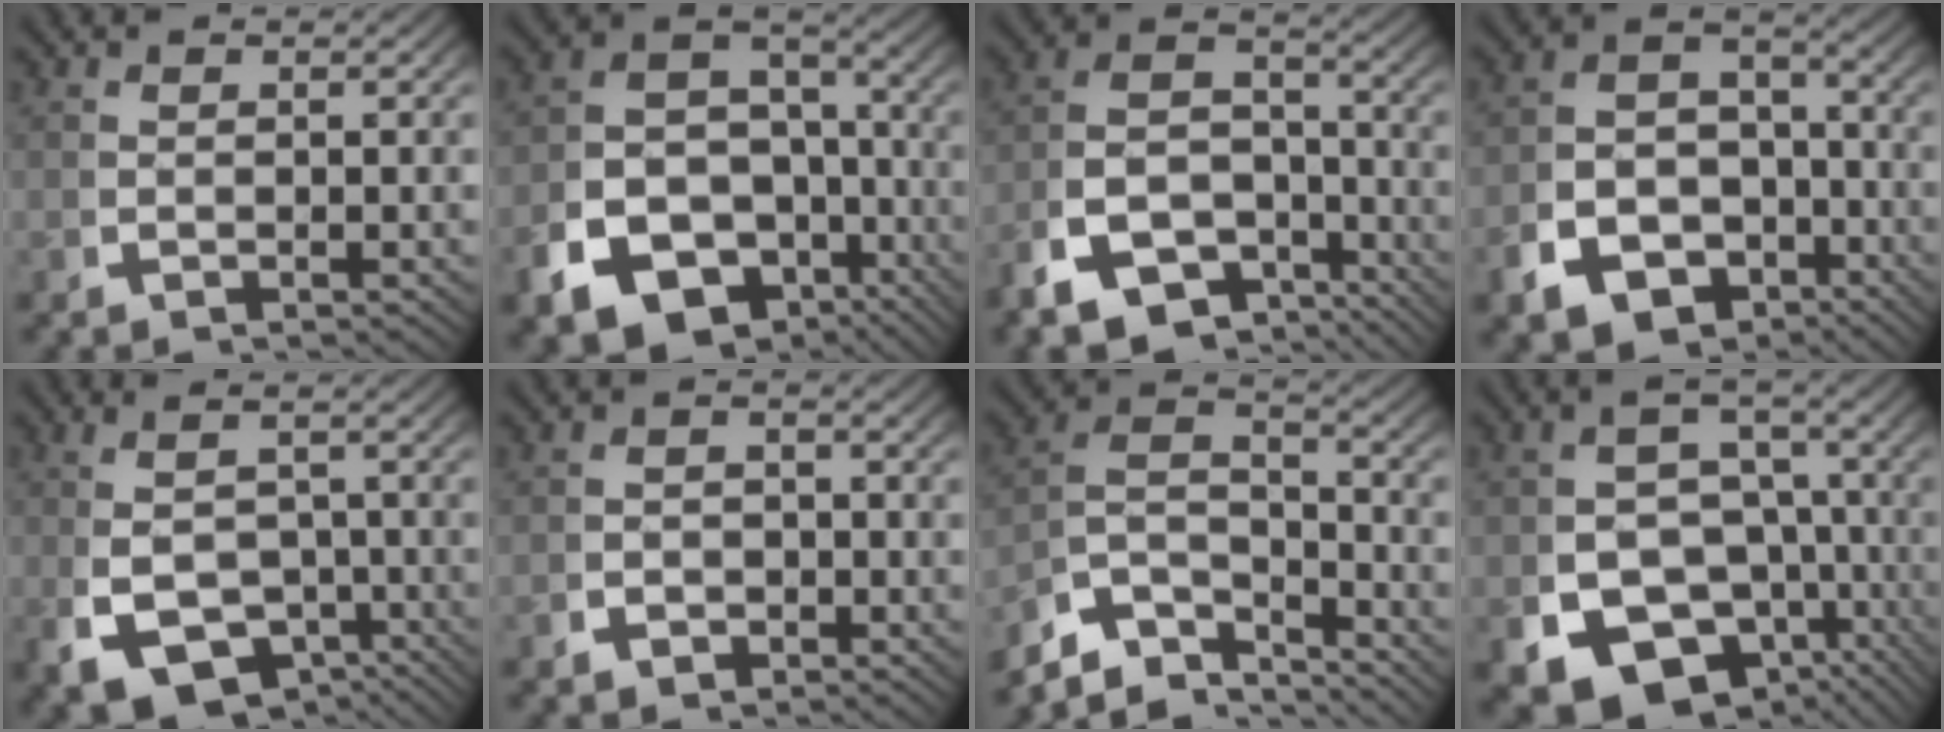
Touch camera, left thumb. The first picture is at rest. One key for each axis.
{"total": 16.6, "fx": -7.1, "fy": 12.6, "fz": 8.1, "tx": -0.175, "ty": -0.068, "tz": -0.103}
{"total": 12.0, "fx": -4.6, "fy": 9.0, "fz": 6.6, "tx": -0.142, "ty": -0.050, "tz": -0.070}
{"total": 12.1, "fx": -4.4, "fy": 9.6, "fz": 5.9, "tx": -0.111, "ty": -0.039, "tz": -0.068}
{"total": 9.8, "fx": -4.6, "fy": 6.4, "fz": 5.8, "tx": -0.116, "ty": -0.041, "tz": -0.056}
{"total": 2.2, "fx": -1.1, "fy": 1.6, "fz": 1.0, "tx": -0.019, "ty": -0.008, "tz": -0.018}
{"total": 9.9, "fx": -2.7, "fy": 7.2, "fz": 6.3, "tx": -0.134, "ty": -0.032, "tz": -0.049}
{"total": 14.5, "fx": -6.4, "fy": 10.7, "fz": 7.3, "tx": -0.158, "ty": -0.065, "tz": -0.086}